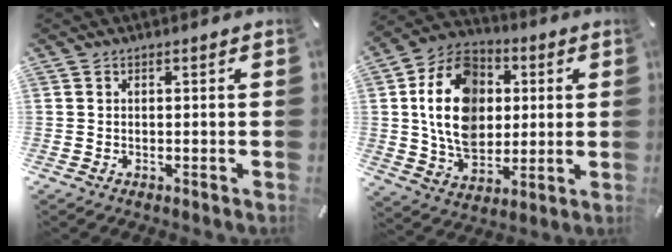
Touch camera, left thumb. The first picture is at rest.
{"total": 18.0, "force": [2.0, 13.9, 11.2], "torque": [-0.220, 0.009, 0.035]}